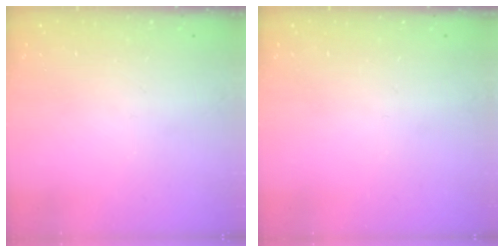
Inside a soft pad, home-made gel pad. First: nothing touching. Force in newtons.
{"total": 0.0}